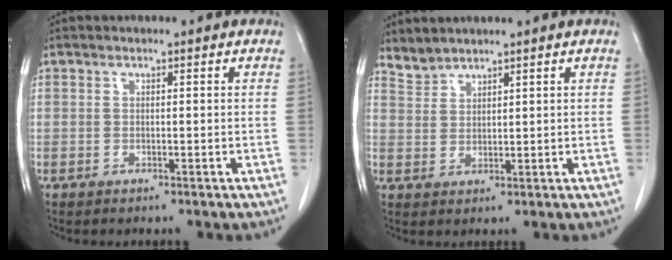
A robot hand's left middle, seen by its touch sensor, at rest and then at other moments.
{"total": 2.6, "force": [2.6, 0.2, -0.3], "torque": [0.001, 0.005, 0.058]}